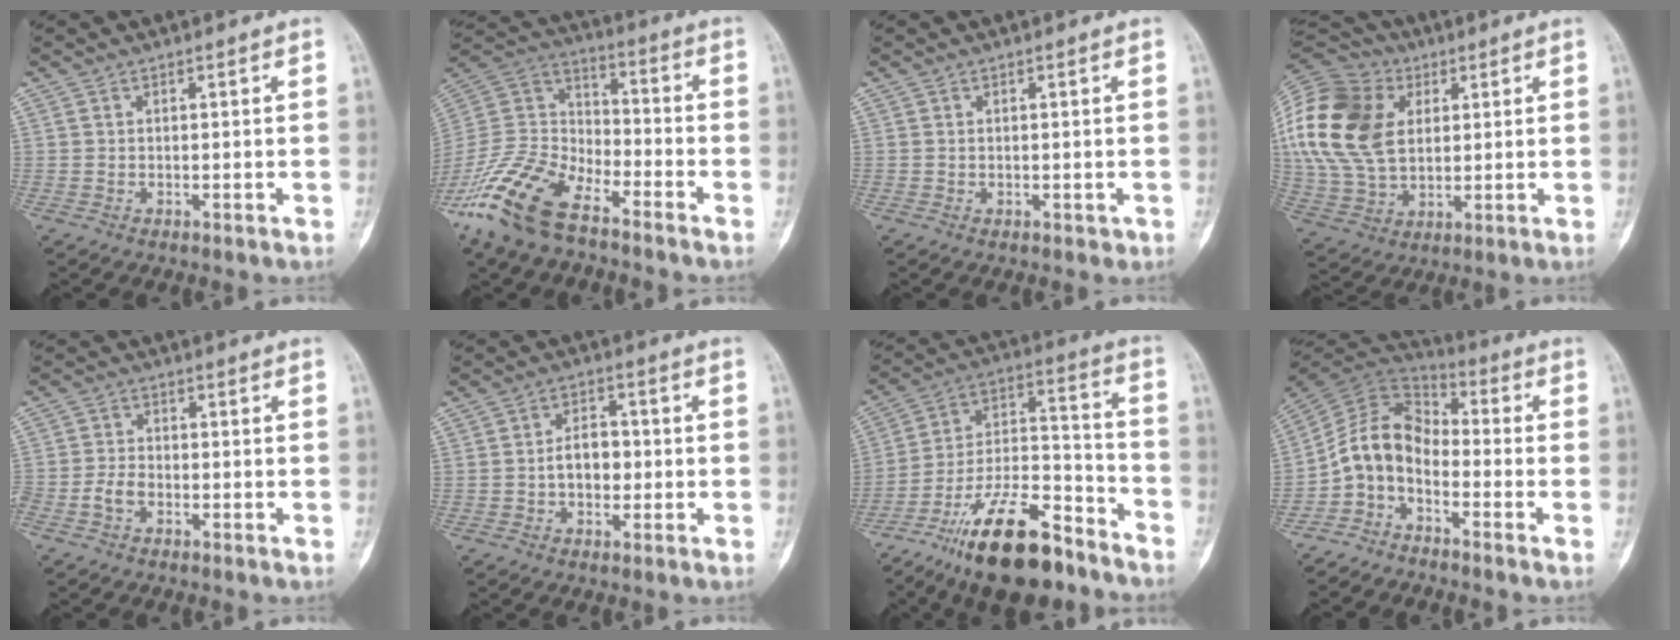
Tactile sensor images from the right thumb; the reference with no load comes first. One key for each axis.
{"total": 18.0, "fx": -12.2, "fy": 7.9, "fz": 10.6, "tx": -0.218, "ty": 0.055, "tz": -0.238}
{"total": 0.7, "fx": 0.0, "fy": 0.6, "fz": 0.4, "tx": -0.003, "ty": 0.000, "tz": 0.003}
{"total": 25.8, "fx": 6.6, "fy": 18.4, "fz": 16.8, "tx": -0.363, "ty": 0.025, "tz": 0.130}
{"total": 3.3, "fx": -1.6, "fy": 2.1, "fz": 2.1, "tx": -0.041, "ty": 0.013, "tz": -0.031}
{"total": 5.8, "fx": -0.7, "fy": 3.9, "fz": 4.2, "tx": -0.047, "ty": 0.019, "tz": -0.016}
{"total": 22.6, "fx": -15.4, "fy": 8.3, "fz": 14.4, "tx": -0.247, "ty": 0.088, "tz": -0.266}
{"total": 9.5, "fx": -4.1, "fy": 6.3, "fz": 5.9, "tx": -0.103, "ty": 0.070, "tz": -0.094}